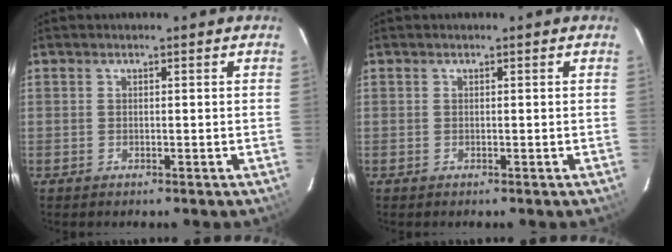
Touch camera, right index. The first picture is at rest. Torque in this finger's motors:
{"motor_torque": [-0.03, 0.00, -0.03, -0.01]}